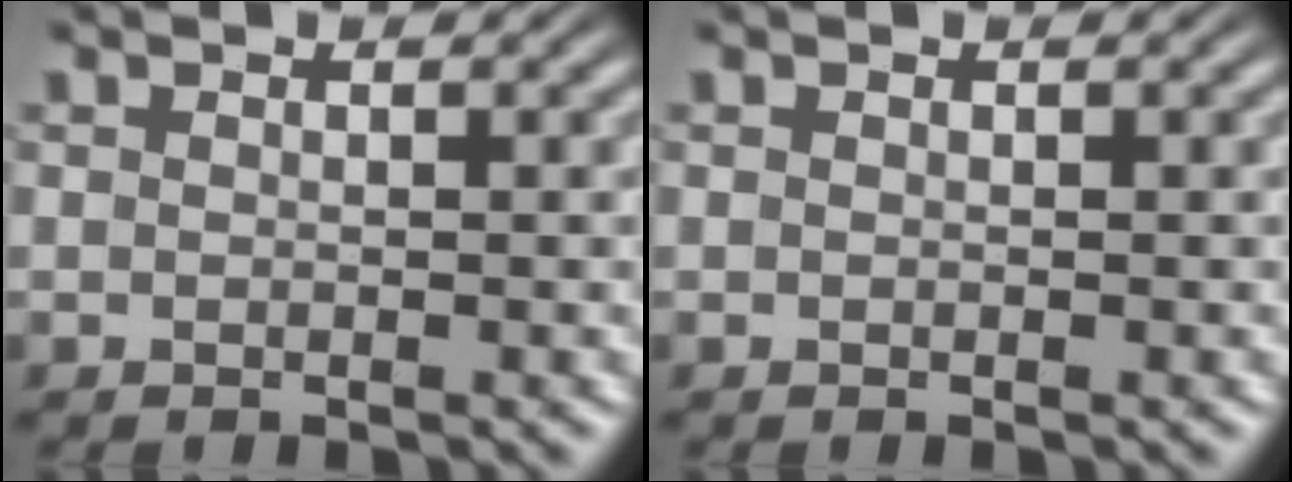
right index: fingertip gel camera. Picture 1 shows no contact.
{"total": 0.0}